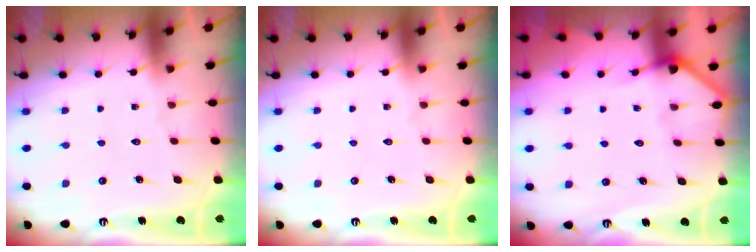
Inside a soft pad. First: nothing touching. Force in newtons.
{"total": 0.0}
{"total": 3.4, "press": 3.4, "slide": 0.3}